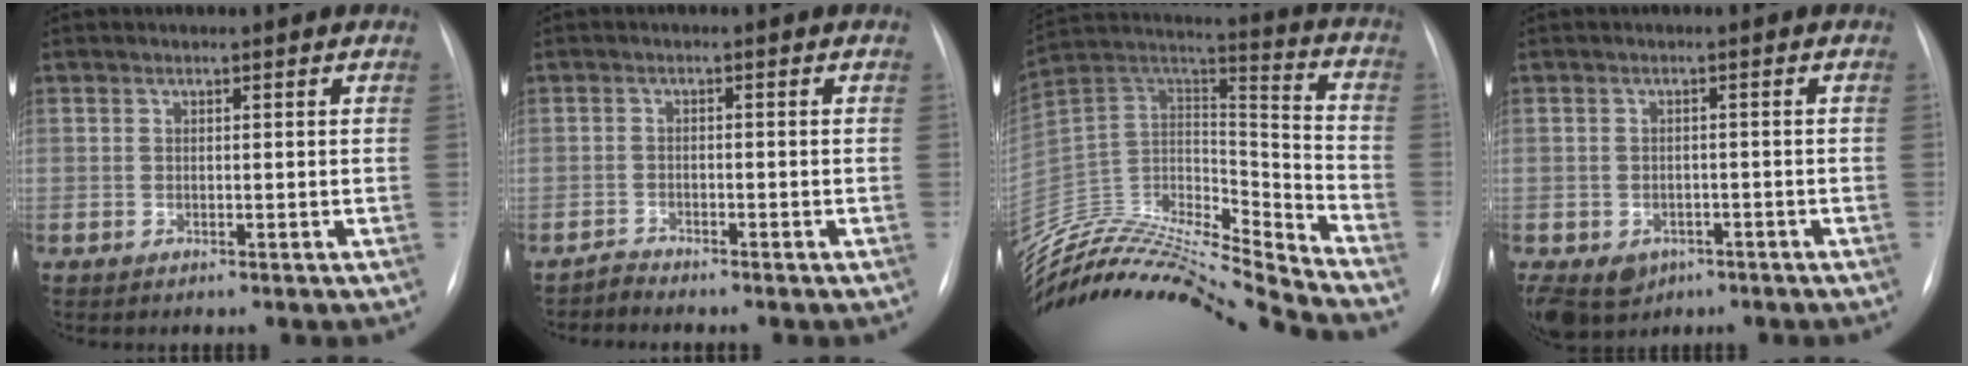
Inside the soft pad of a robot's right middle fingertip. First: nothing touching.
{"total": 1.4, "force": [-1.2, -0.2, -0.6], "torque": [0.015, -0.007, -0.025]}
{"total": 27.8, "force": [-26.4, 0.6, 8.7], "torque": [-0.186, -0.003, -0.446]}
{"total": 10.1, "force": [-4.8, 8.1, 3.6], "torque": [-0.101, 0.002, -0.055]}